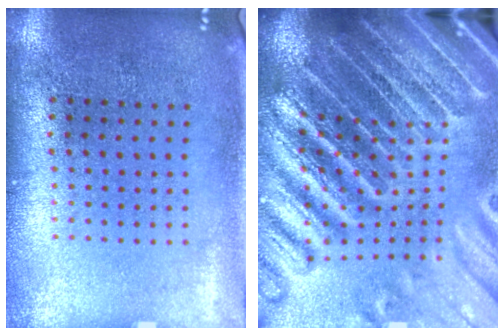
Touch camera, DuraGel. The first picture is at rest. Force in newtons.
{"total": 5.5, "press": 4.8, "slide": 2.7}